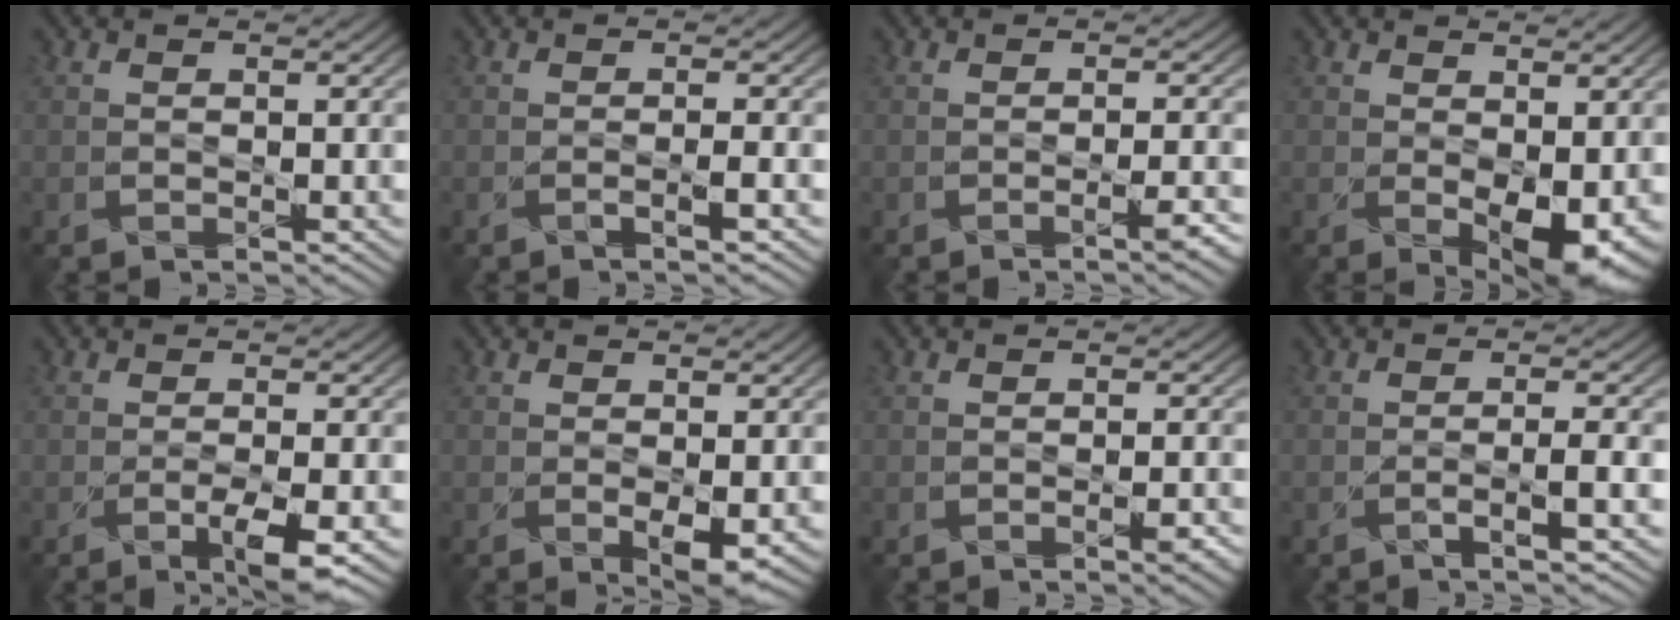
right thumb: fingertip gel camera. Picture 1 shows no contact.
{"total": 1.3, "force": [-0.4, 0.1, 1.2], "torque": [-0.018, 0.002, -0.012]}
{"total": 2.5, "force": [-1.2, 0.4, 2.1], "torque": [-0.029, 0.005, -0.026]}
{"total": 5.2, "force": [-0.4, 2.5, 4.5], "torque": [-0.077, -0.020, 0.007]}
{"total": 3.7, "force": [-1.5, 0.6, 3.4], "torque": [-0.058, -0.002, -0.026]}
{"total": 2.4, "force": [-0.2, 0.9, 2.3], "torque": [-0.043, -0.010, 0.004]}
{"total": 1.9, "force": [-0.8, 0.5, 1.6], "torque": [-0.022, 0.001, -0.014]}
{"total": 2.4, "force": [-0.8, 0.2, 2.3], "torque": [-0.033, 0.005, -0.026]}